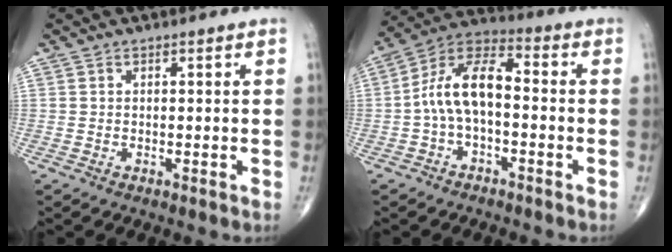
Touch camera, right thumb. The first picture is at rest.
{"total": 11.0, "force": [-1.3, 5.5, 9.5], "torque": [-0.172, 0.046, -0.034]}